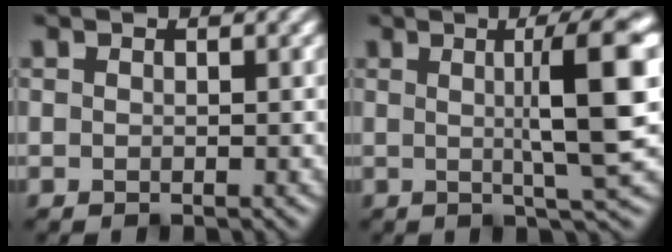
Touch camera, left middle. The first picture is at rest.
{"total": 7.8, "force": [1.1, 1.0, 7.7], "torque": [-0.105, 0.011, 0.017]}